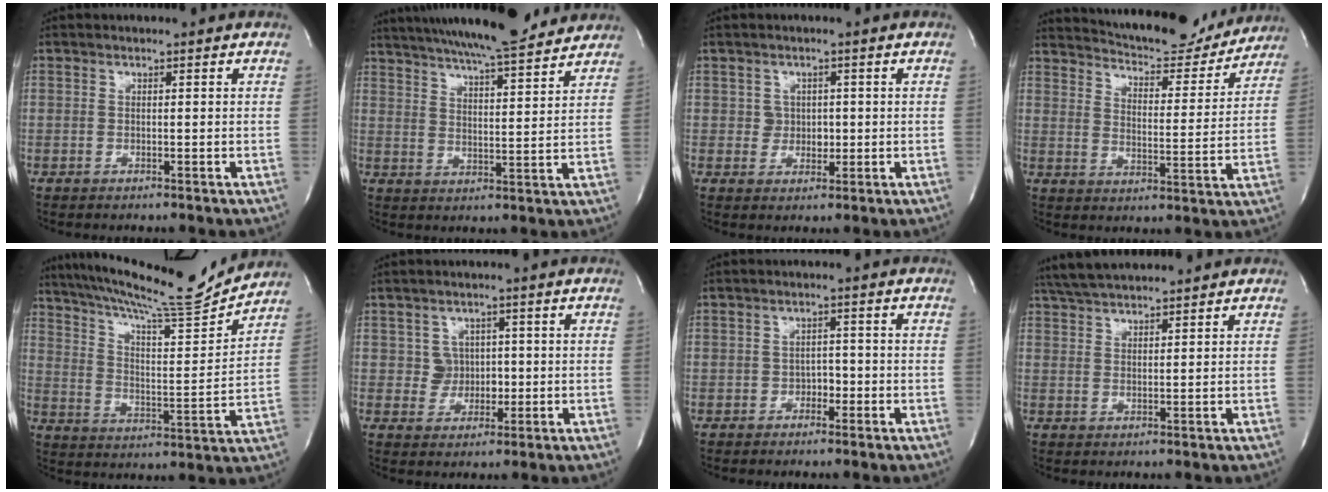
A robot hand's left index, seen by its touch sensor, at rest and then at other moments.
{"total": 19.3, "force": [17.0, 1.9, 8.8], "torque": [-0.150, 0.019, 0.247]}
{"total": 2.4, "force": [0.0, 2.3, 0.5], "torque": [0.000, 0.001, 0.001]}
{"total": 17.4, "force": [16.2, 4.1, 4.8], "torque": [-0.065, -0.013, 0.215]}
{"total": 18.8, "force": [17.4, 0.0, 7.2], "torque": [-0.130, -0.032, 0.266]}
{"total": 3.4, "force": [0.1, 3.4, 0.4], "torque": [0.005, 0.007, 0.005]}
{"total": 2.0, "force": [-1.2, 1.3, 0.9], "torque": [-0.004, 0.008, -0.018]}
{"total": 7.4, "force": [6.7, 0.7, 3.0], "torque": [-0.058, 0.034, 0.120]}